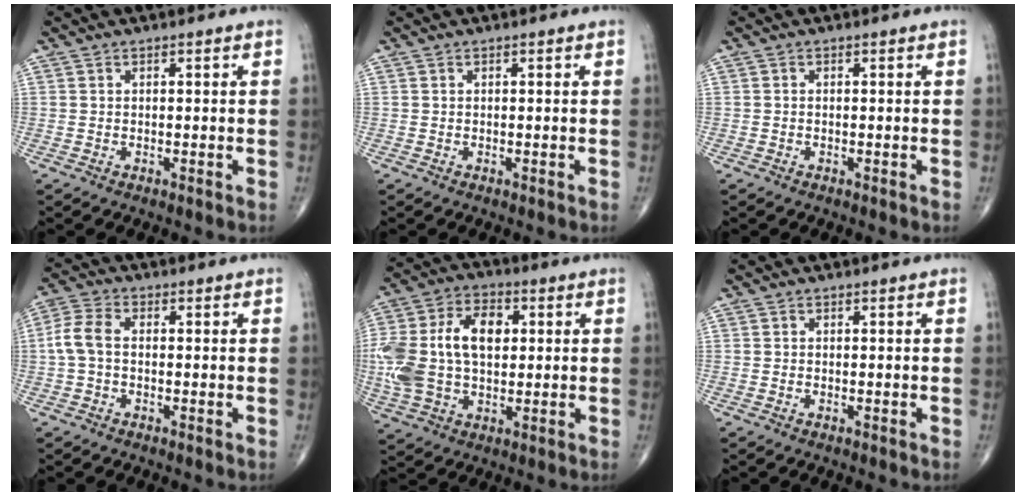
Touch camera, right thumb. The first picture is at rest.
{"total": 0.0}
{"total": 0.0}
{"total": 5.3, "force": [-0.3, 3.3, 4.2], "torque": [-0.096, 0.016, -0.012]}
{"total": 19.6, "force": [1.6, 12.4, 15.1], "torque": [-0.329, 0.020, 0.029]}
{"total": 0.0}